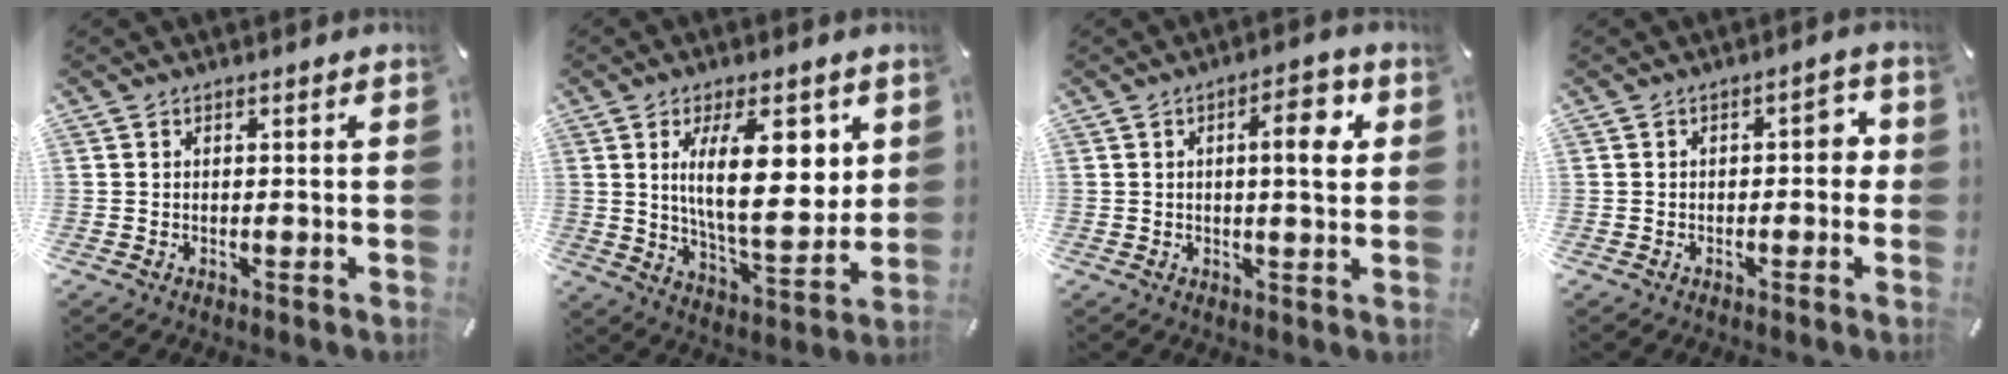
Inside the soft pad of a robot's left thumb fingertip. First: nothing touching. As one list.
[{"total": 17.8, "force": [5.4, 7.2, 15.3], "torque": [-0.256, -0.014, 0.080]}, {"total": 7.8, "force": [2.0, 2.4, 7.1], "torque": [-0.101, -0.007, 0.022]}, {"total": 3.5, "force": [-0.8, 2.0, 2.8], "torque": [-0.036, 0.010, -0.023]}]